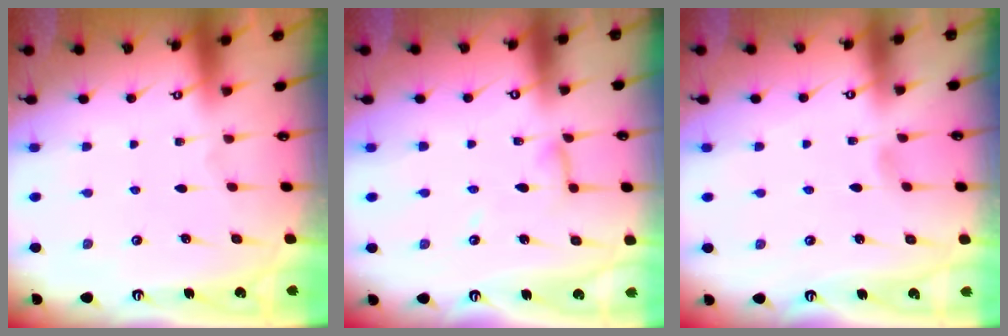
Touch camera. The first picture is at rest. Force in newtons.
{"total": 5.3, "press": 5.2, "slide": 0.4}
{"total": 2.9, "press": 2.8, "slide": 0.3}